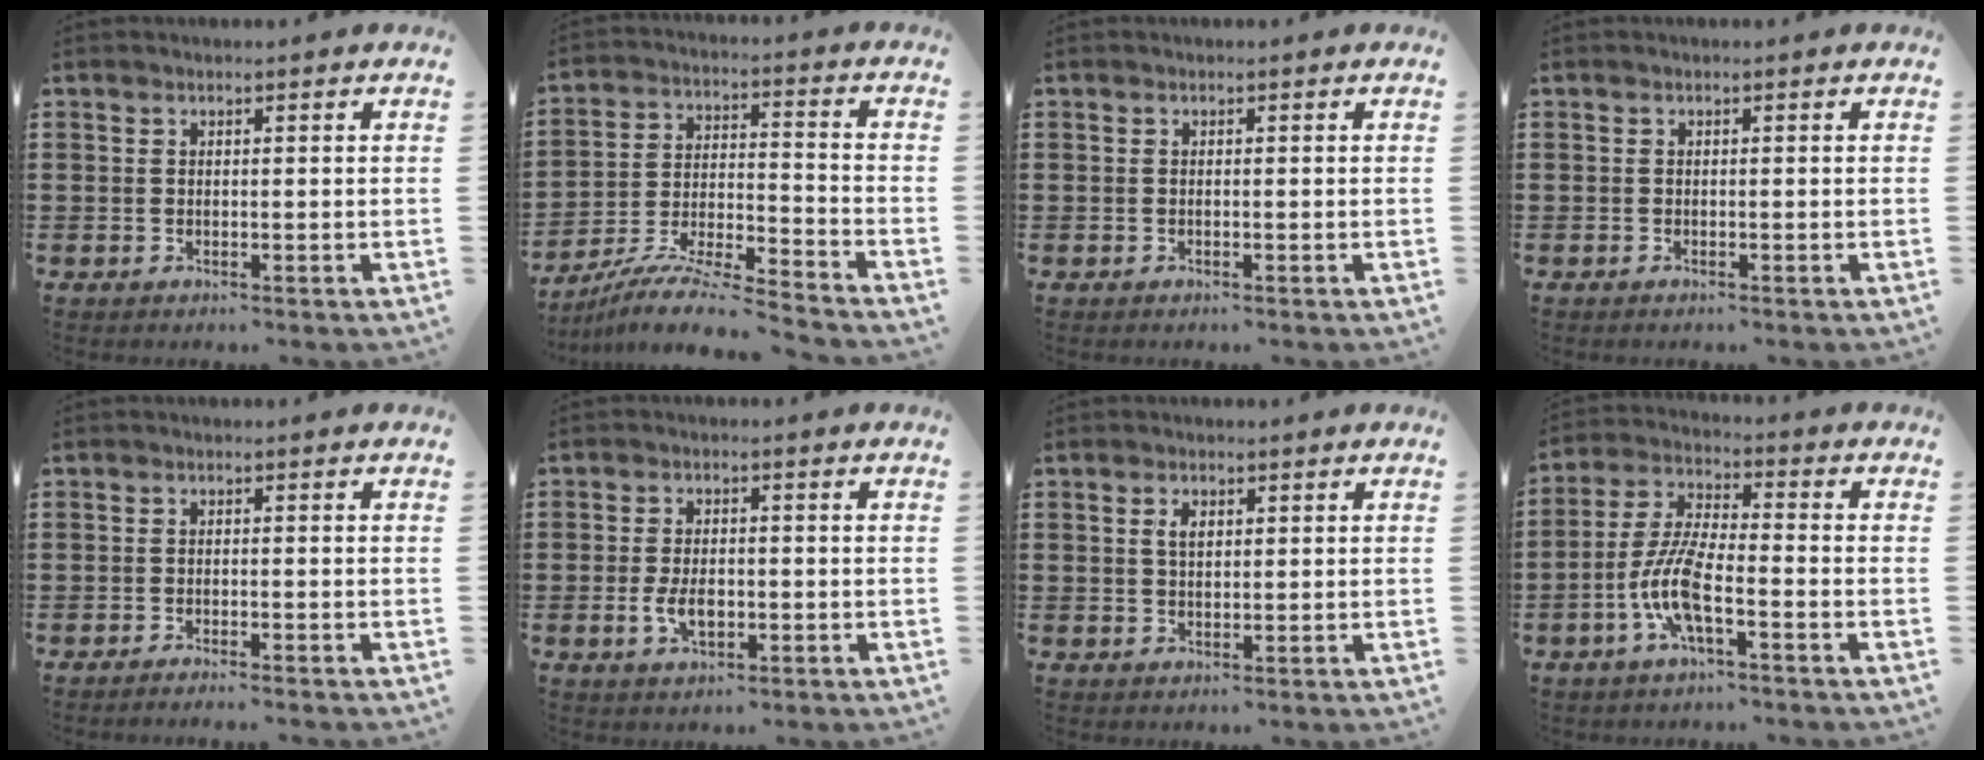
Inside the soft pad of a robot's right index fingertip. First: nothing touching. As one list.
[{"total": 8.7, "force": [-8.2, -0.3, 3.0], "torque": [-0.058, -0.004, -0.167]}, {"total": 0.0}, {"total": 0.0}, {"total": 1.4, "force": [-1.3, -0.3, 0.2], "torque": [-0.004, 0.000, -0.026]}, {"total": 3.9, "force": [-0.9, 2.0, 3.3], "torque": [-0.065, 0.000, -0.014]}, {"total": 1.9, "force": [0.8, 0.8, 1.5], "torque": [-0.032, 0.006, 0.013]}, {"total": 8.5, "force": [-3.6, 2.1, 7.4], "torque": [-0.177, -0.013, -0.074]}]